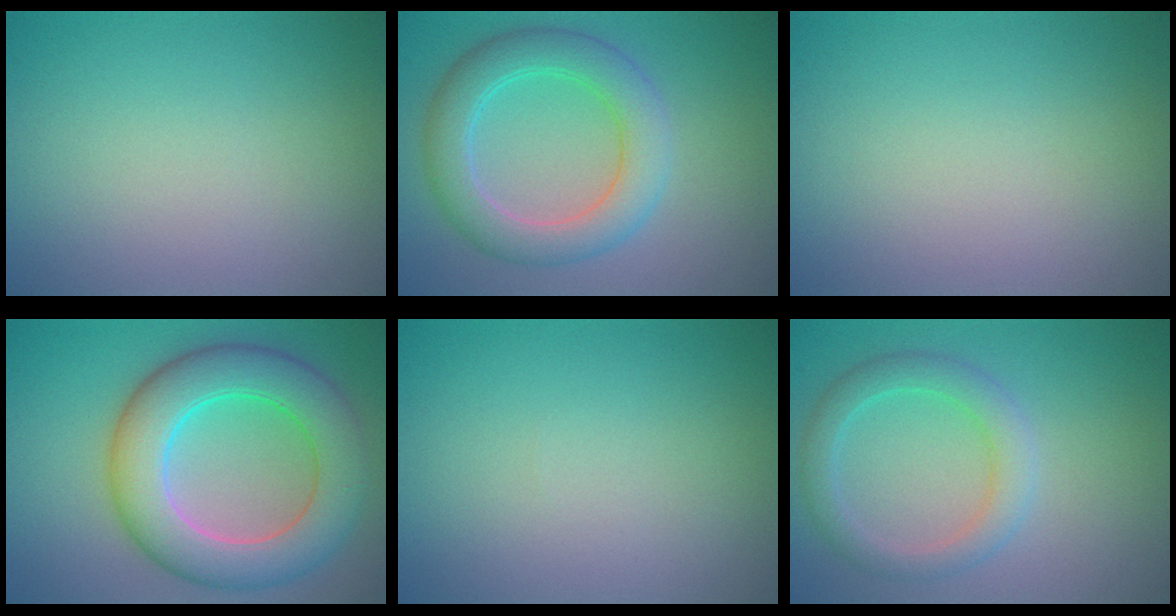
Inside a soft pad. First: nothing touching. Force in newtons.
{"total": 5.4, "press": 5.4, "slide": 0.2}
{"total": 0.0}
{"total": 8.9, "press": 8.9, "slide": 0.2}
{"total": 0.0}
{"total": 3.1, "press": 3.1, "slide": 0.1}